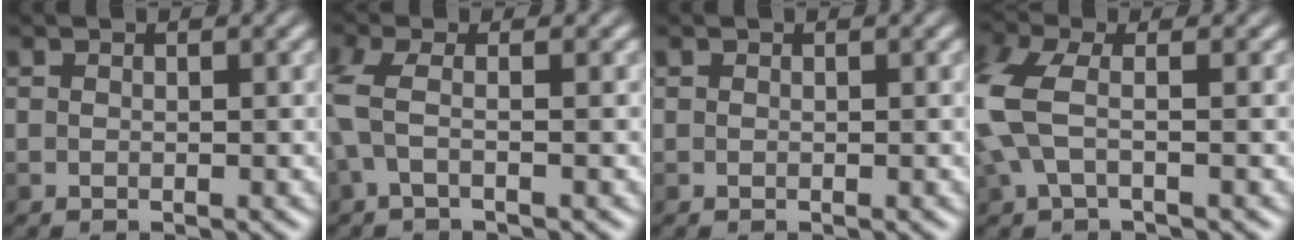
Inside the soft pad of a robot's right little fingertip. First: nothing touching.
{"total": 2.1, "force": [-0.2, 0.4, 2.0], "torque": [-0.059, 0.007, -0.008]}
{"total": 0.0}
{"total": 4.6, "force": [-0.2, 2.2, 4.1], "torque": [-0.119, 0.010, -0.008]}